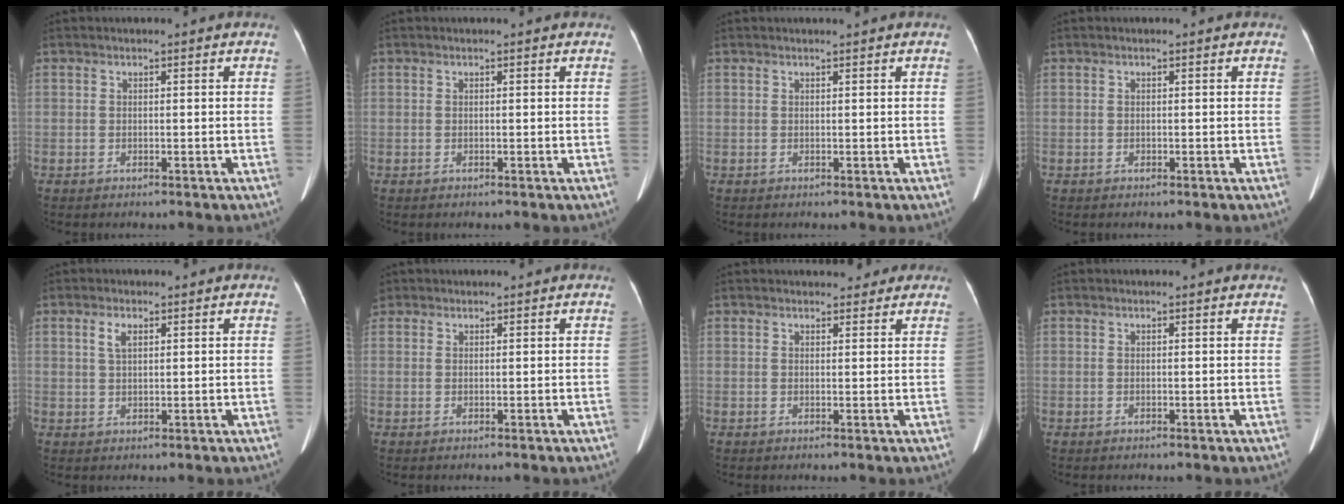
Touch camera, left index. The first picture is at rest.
{"total": 0.0}
{"total": 0.5, "force": [0.5, -0.1, 0.2], "torque": [-0.006, 0.000, 0.013]}
{"total": 0.0}
{"total": 2.3, "force": [1.2, 0.8, 1.8], "torque": [-0.040, 0.006, 0.026]}
{"total": 1.0, "force": [0.8, 0.6, 0.0], "torque": [-0.001, 0.005, 0.014]}
{"total": 5.9, "force": [5.2, 1.9, 2.0], "torque": [-0.013, 0.012, 0.062]}
{"total": 1.1, "force": [1.1, 0.1, 0.2], "torque": [-0.010, 0.003, 0.005]}